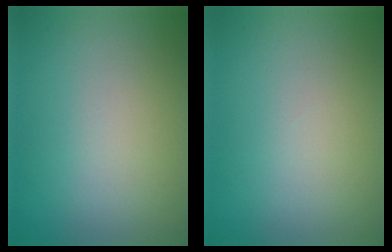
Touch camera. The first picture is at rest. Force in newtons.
{"total": 0.0}